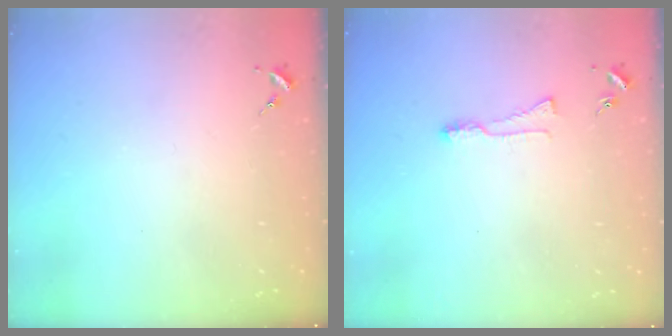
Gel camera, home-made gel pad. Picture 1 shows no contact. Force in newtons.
{"total": 5.5, "press": 5.4, "slide": 0.6}